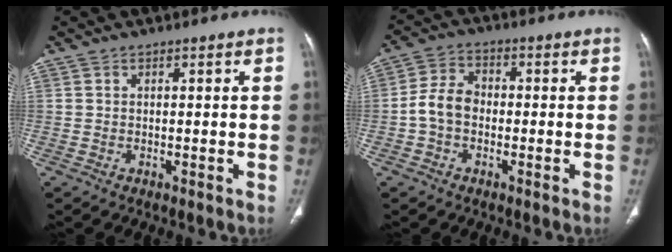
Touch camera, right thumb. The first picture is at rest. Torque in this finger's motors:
{"motor_torque": [1.01, 1.23, 0.66, -0.53, 0.04]}